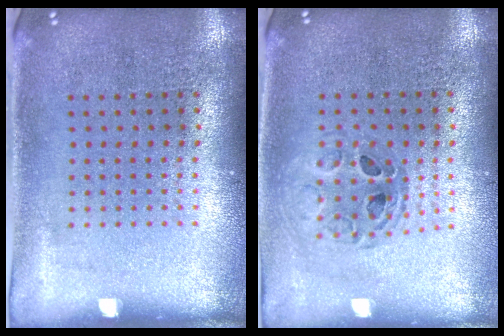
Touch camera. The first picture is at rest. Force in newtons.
{"total": 0.9, "press": 0.8, "slide": 0.1}